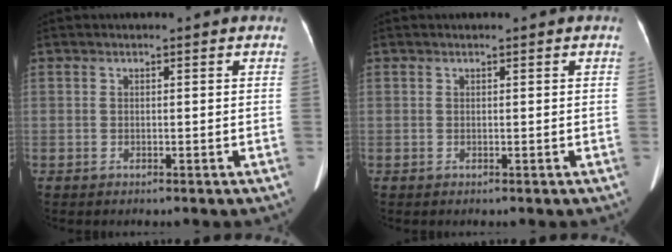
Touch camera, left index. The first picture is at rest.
{"total": 0.0}